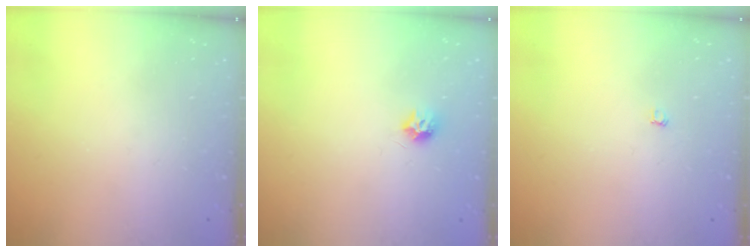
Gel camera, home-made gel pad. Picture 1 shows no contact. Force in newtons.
{"total": 7.4, "press": 7.4, "slide": 0.2}
{"total": 3.0, "press": 3.0, "slide": 0.3}